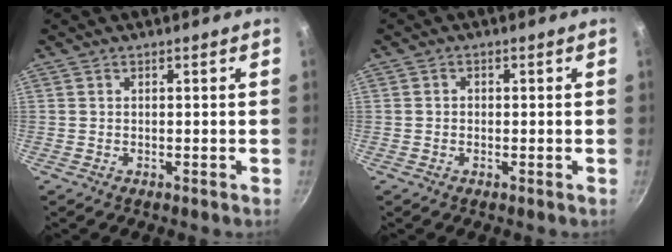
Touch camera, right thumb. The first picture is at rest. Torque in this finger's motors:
{"motor_torque": [-0.44, -0.08, 0.09, 0.55, -0.06]}